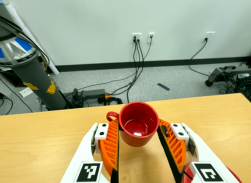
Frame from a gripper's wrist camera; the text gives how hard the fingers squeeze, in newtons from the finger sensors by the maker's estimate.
{"total": 2.5, "left": 2.4, "right": 2.6}